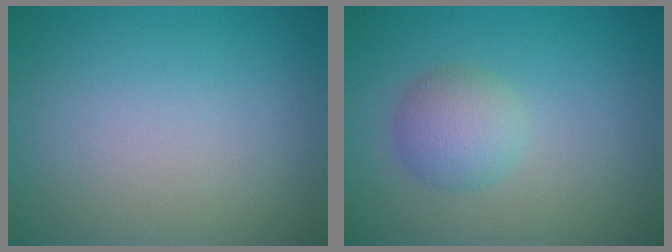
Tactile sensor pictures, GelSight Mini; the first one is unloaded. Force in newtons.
{"total": 3.0, "press": 3.0, "slide": 0.1}